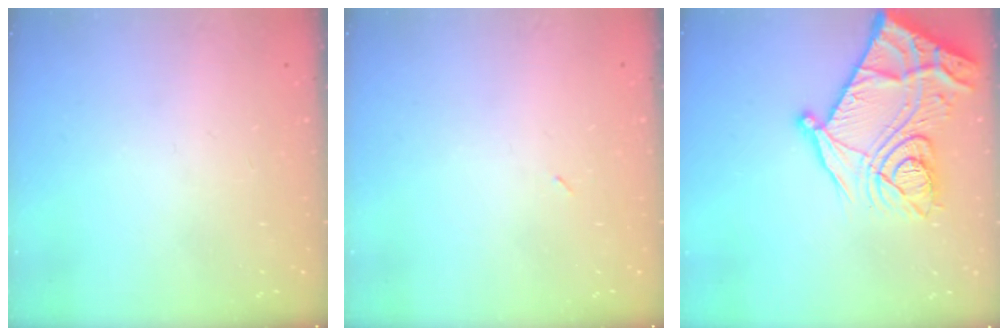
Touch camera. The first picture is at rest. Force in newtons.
{"total": 2.1, "press": 1.9, "slide": 1.0}
{"total": 27.1, "press": 27.1, "slide": 0.8}